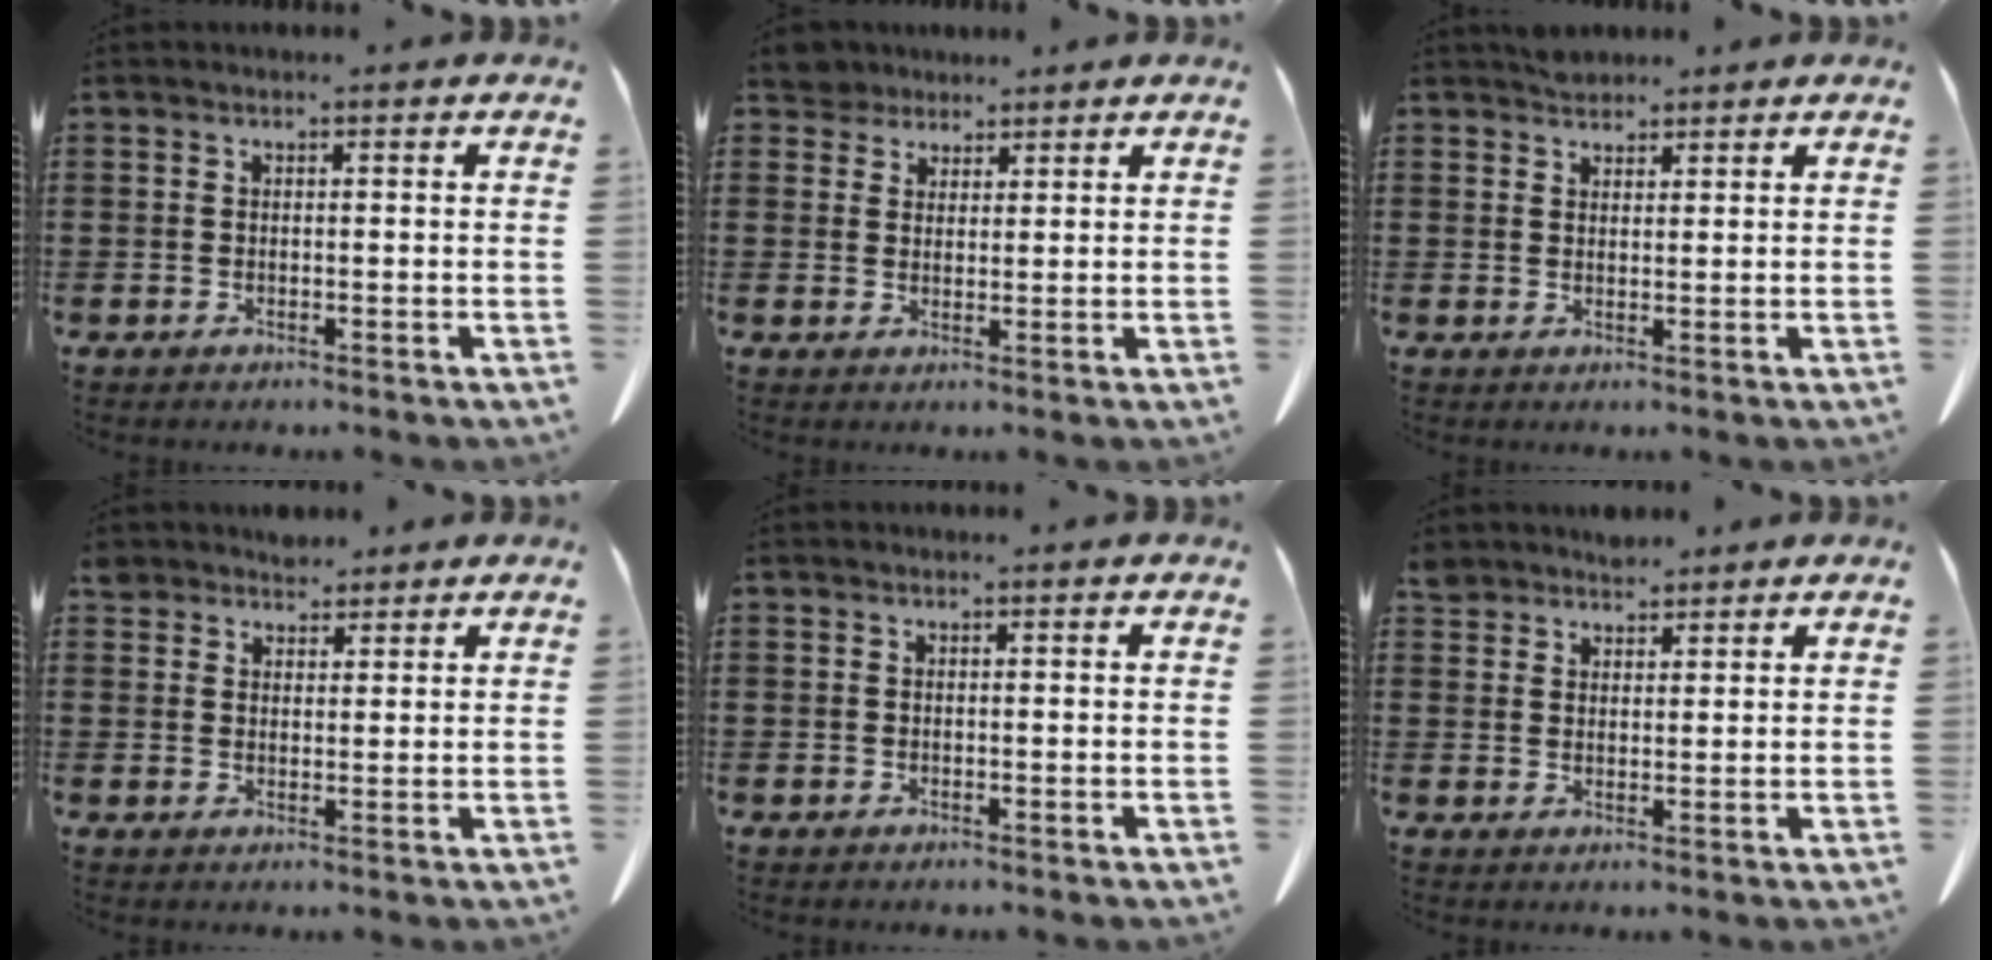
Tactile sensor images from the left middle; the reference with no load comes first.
{"total": 3.9, "force": [3.5, 1.7, 0.6], "torque": [-0.026, 0.000, 0.068]}
{"total": 2.0, "force": [1.8, 0.7, 0.2], "torque": [-0.010, 0.000, 0.036]}
{"total": 3.3, "force": [3.0, 1.4, 0.2], "torque": [-0.006, -0.002, 0.057]}
{"total": 0.0}
{"total": 3.1, "force": [3.0, 1.0, 0.2], "torque": [-0.013, -0.003, 0.059]}